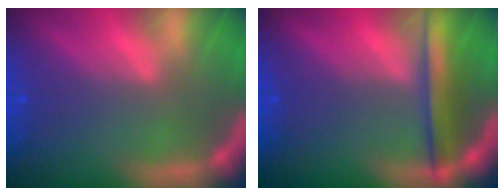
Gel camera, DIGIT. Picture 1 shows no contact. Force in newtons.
{"total": 4.0}